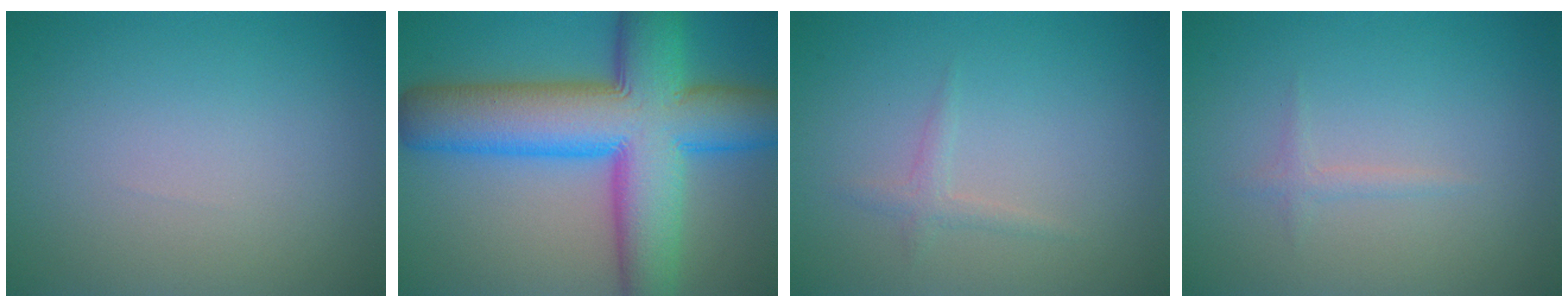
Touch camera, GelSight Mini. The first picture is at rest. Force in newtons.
{"total": 14.4, "press": 14.4, "slide": 0.3}
{"total": 1.1, "press": 1.0, "slide": 0.1}
{"total": 0.8, "press": 0.8, "slide": 0.1}